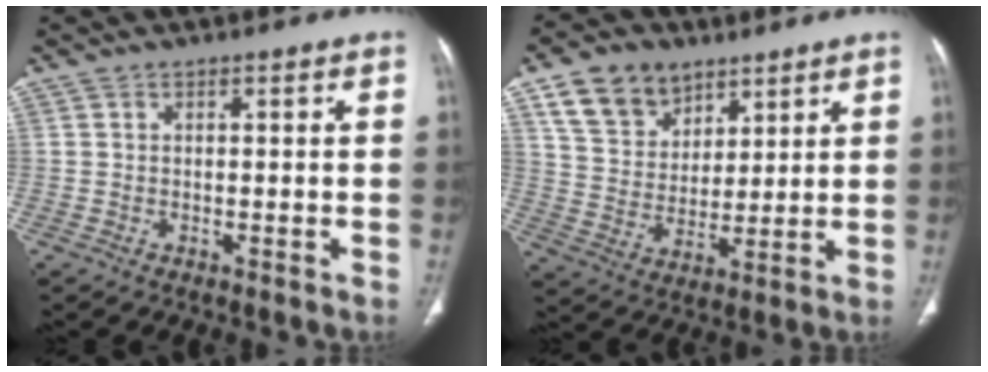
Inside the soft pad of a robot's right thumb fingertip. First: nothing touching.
{"total": 12.3, "force": [7.4, 8.5, 5.0], "torque": [-0.065, -0.026, 0.141]}